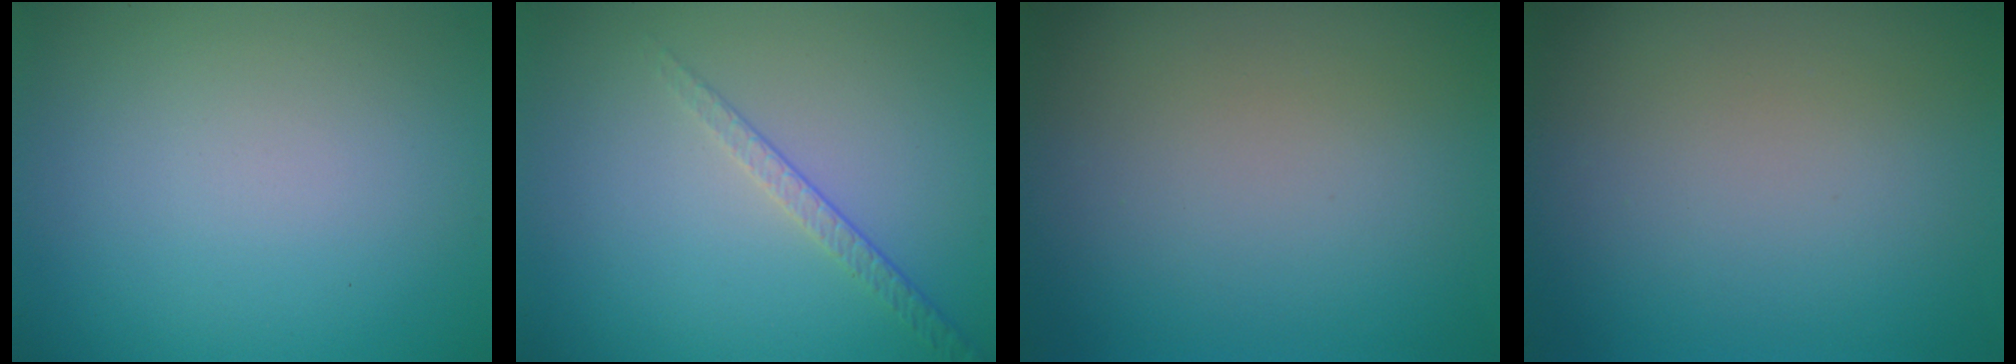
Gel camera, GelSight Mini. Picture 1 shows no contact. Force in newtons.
{"total": 1.6, "press": 1.0, "slide": 1.3}
{"total": 0.0}
{"total": 0.0}